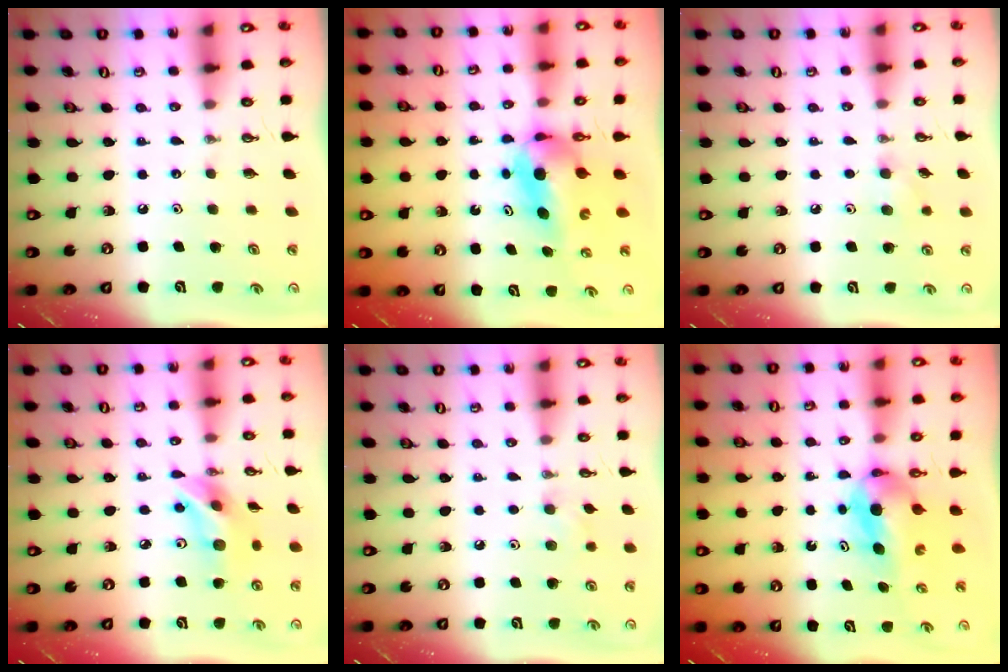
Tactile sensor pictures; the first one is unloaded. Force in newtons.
{"total": 5.3, "press": 5.3, "slide": 0.7}
{"total": 6.4, "press": 6.2, "slide": 1.4}
{"total": 13.4, "press": 13.0, "slide": 3.3}
{"total": 6.4, "press": 6.4, "slide": 1.0}
{"total": 5.8, "press": 4.9, "slide": 3.1}